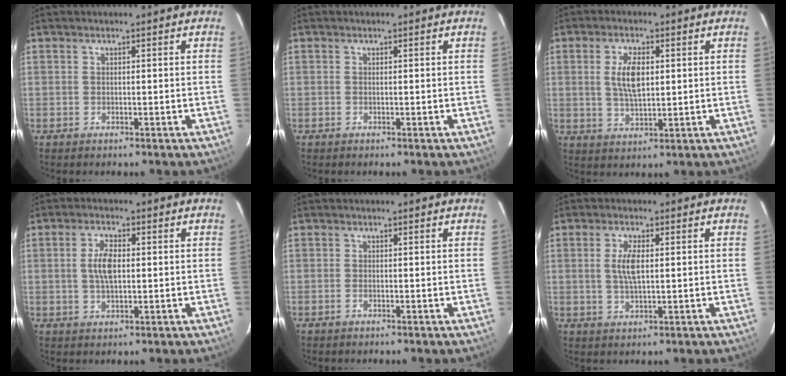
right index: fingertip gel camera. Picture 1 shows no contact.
{"total": 0.0}
{"total": 6.5, "force": [1.2, 2.9, 5.7], "torque": [-0.107, 0.001, 0.025]}
{"total": 5.0, "force": [0.3, 2.3, 4.4], "torque": [-0.085, 0.004, 0.008]}
{"total": 0.8, "force": [-0.4, 0.4, 0.5], "torque": [-0.012, -0.001, -0.009]}
{"total": 4.4, "force": [0.6, 1.6, 4.1], "torque": [-0.079, 0.000, 0.012]}